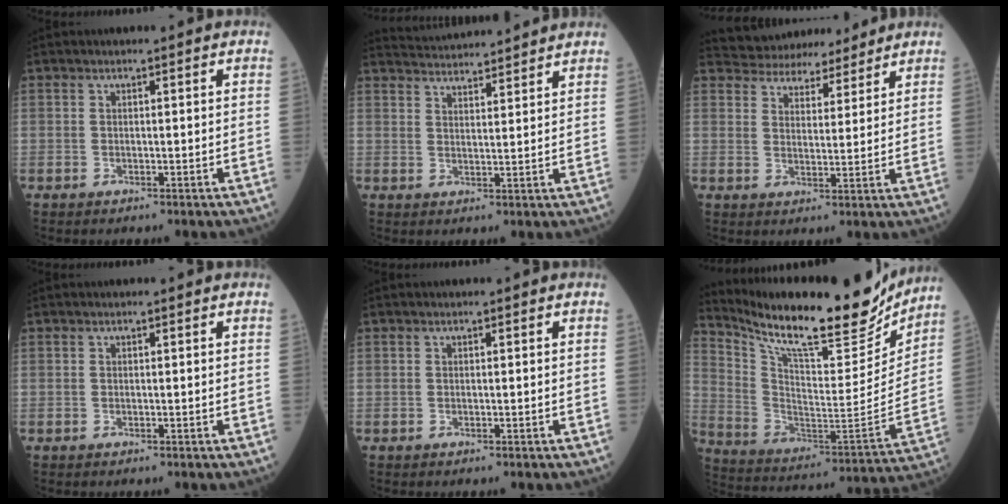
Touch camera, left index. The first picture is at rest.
{"total": 10.7, "force": [10.4, 0.1, 2.6], "torque": [-0.051, 0.024, 0.148]}
{"total": 10.7, "force": [10.0, 3.1, 1.9], "torque": [-0.026, 0.018, 0.147]}
{"total": 0.0}
{"total": 0.0}
{"total": 24.5, "force": [21.0, 4.6, 11.8], "torque": [-0.214, -0.040, 0.318]}